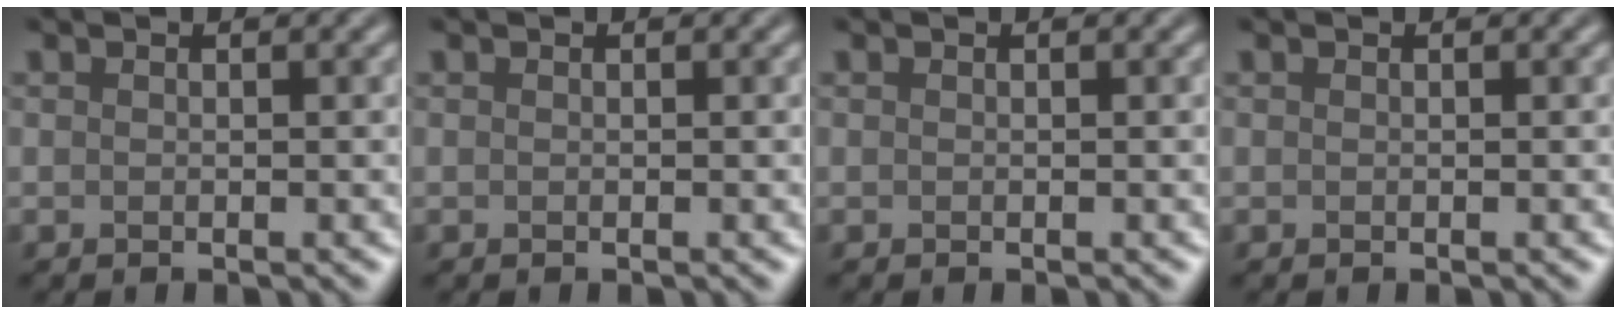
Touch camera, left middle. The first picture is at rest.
{"total": 0.0}
{"total": 0.0}
{"total": 0.0}